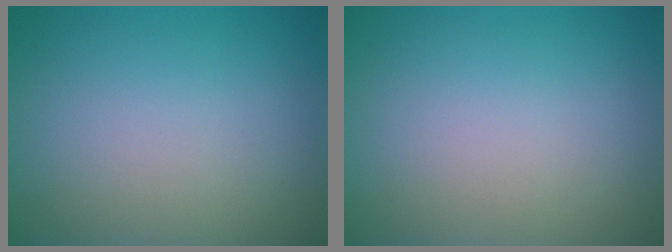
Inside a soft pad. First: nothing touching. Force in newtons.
{"total": 0.0}